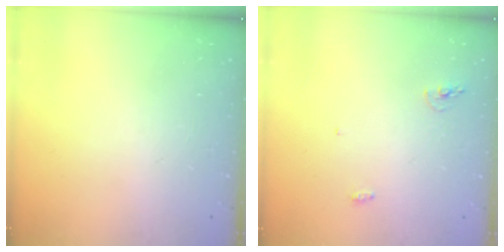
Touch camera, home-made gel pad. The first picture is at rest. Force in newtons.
{"total": 7.6, "press": 4.3, "slide": 6.2}